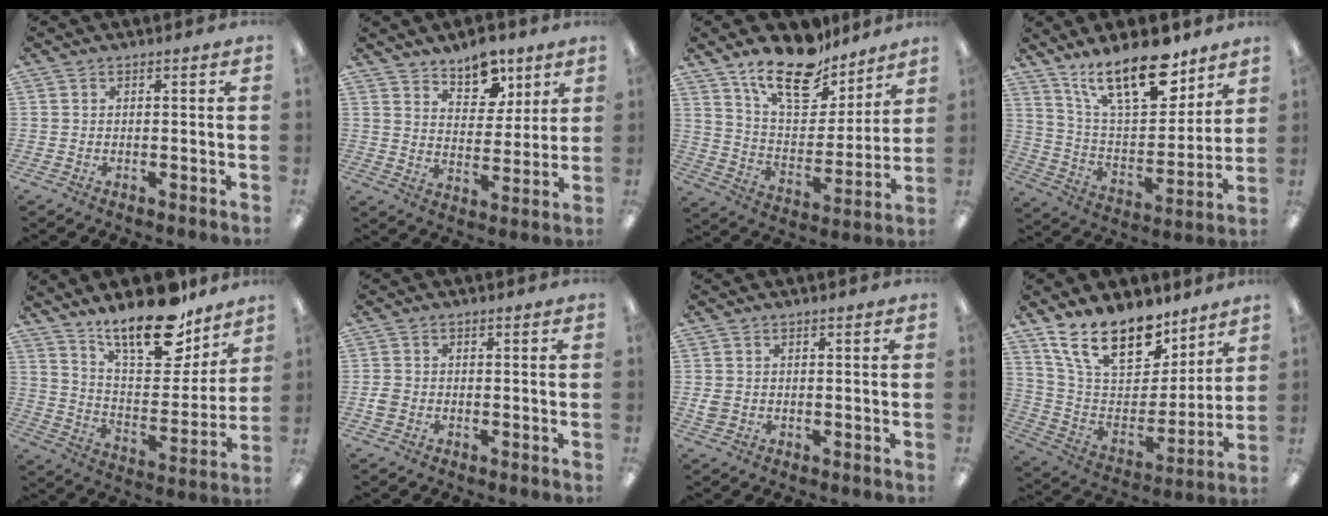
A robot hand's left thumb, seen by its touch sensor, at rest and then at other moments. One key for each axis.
{"total": 9.8, "fx": 7.5, "fy": 5.3, "fz": 3.4, "tx": -0.037, "ty": -0.046, "tz": 0.134}
{"total": 18.0, "fx": 13.8, "fy": 7.7, "fz": 8.5, "tx": -0.147, "ty": -0.085, "tz": 0.244}
{"total": 20.9, "fx": 13.8, "fy": 8.4, "fz": 13.4, "tx": -0.231, "ty": -0.081, "tz": 0.234}
{"total": 20.4, "fx": 15.6, "fy": 7.5, "fz": 10.8, "tx": -0.172, "ty": -0.102, "tz": 0.265}
{"total": 2.1, "fx": -0.6, "fy": 1.8, "fz": 0.8, "tx": -0.013, "ty": 0.005, "tz": -0.013}
{"total": 2.0, "fx": 0.1, "fy": 1.8, "fz": 0.9, "tx": -0.008, "ty": 0.001, "tz": -0.001}
{"total": 19.9, "fx": 14.0, "fy": 9.7, "fz": 10.2, "tx": -0.191, "ty": -0.081, "tz": 0.258}